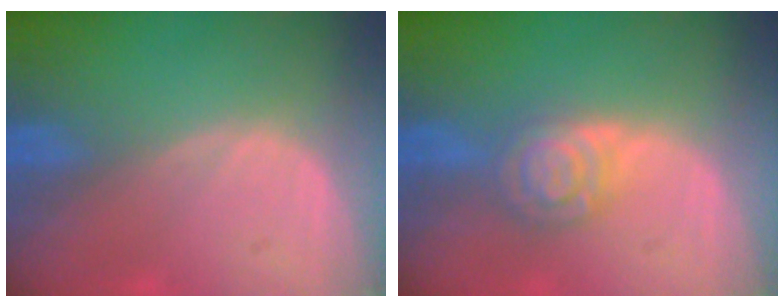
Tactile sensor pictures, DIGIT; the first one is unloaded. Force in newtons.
{"total": 5.7, "press": 5.6, "slide": 0.4}